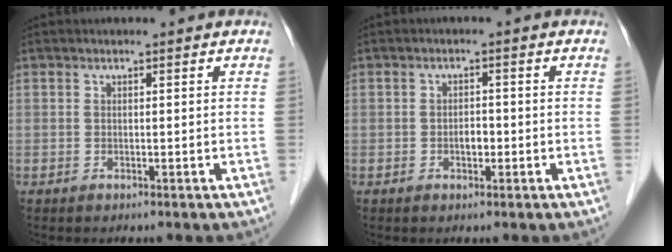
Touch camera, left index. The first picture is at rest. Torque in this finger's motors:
{"motor_torque": [0.14, 0.10, 0.02, 0.02]}